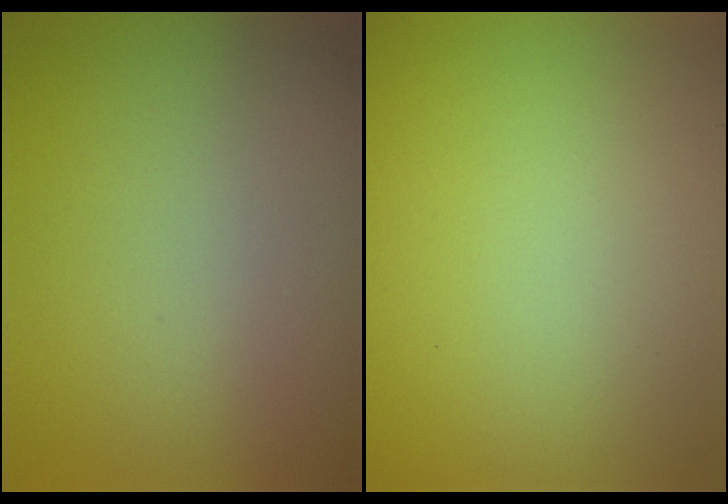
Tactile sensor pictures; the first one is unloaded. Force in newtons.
{"total": 0.0}